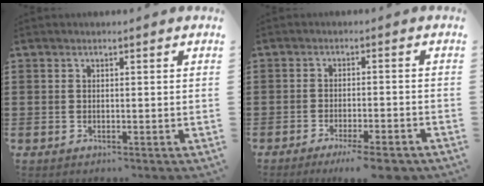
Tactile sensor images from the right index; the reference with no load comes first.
{"total": 4.2, "force": [-3.5, 0.0, 2.4], "torque": [-0.039, -0.008, -0.064]}